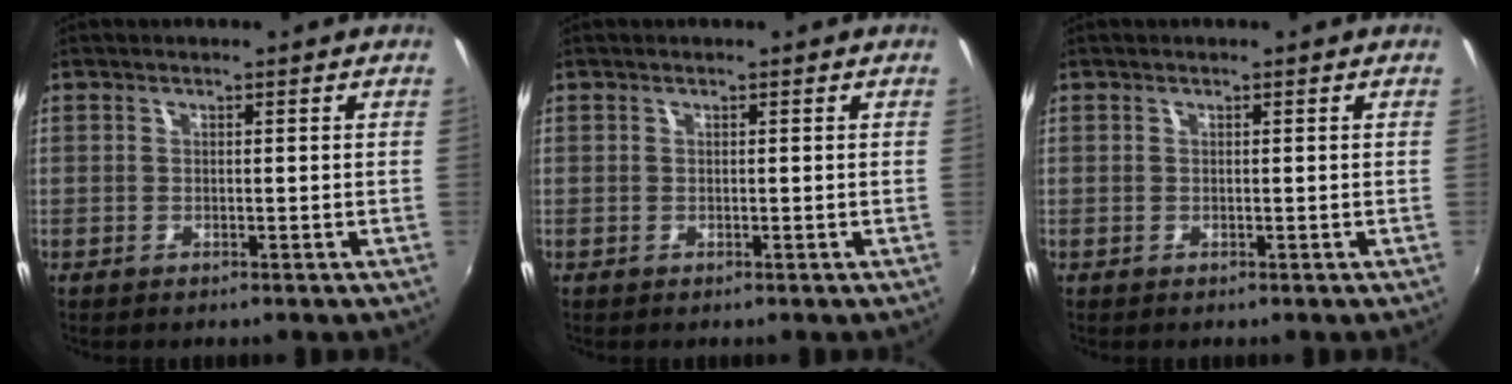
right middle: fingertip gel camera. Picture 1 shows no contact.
{"total": 0.0}
{"total": 0.0}